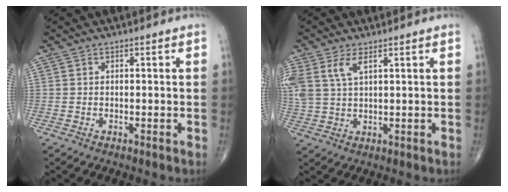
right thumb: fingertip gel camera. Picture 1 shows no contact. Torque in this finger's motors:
{"motor_torque": [0.14, 0.17, 0.73, 0.39, 0.09]}